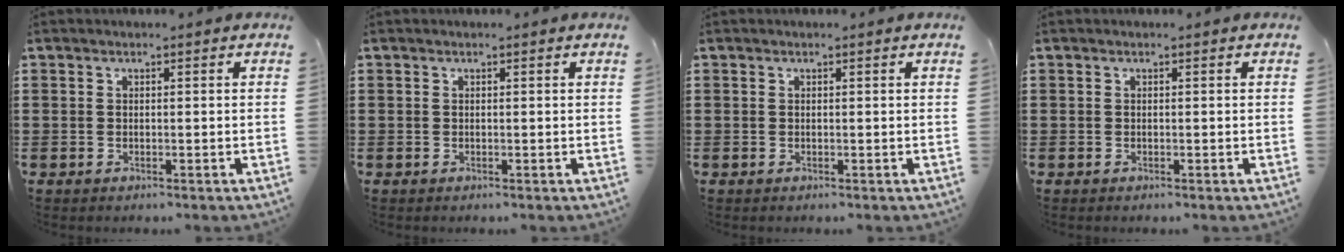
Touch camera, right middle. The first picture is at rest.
{"total": 0.0}
{"total": 0.0}
{"total": 0.0}